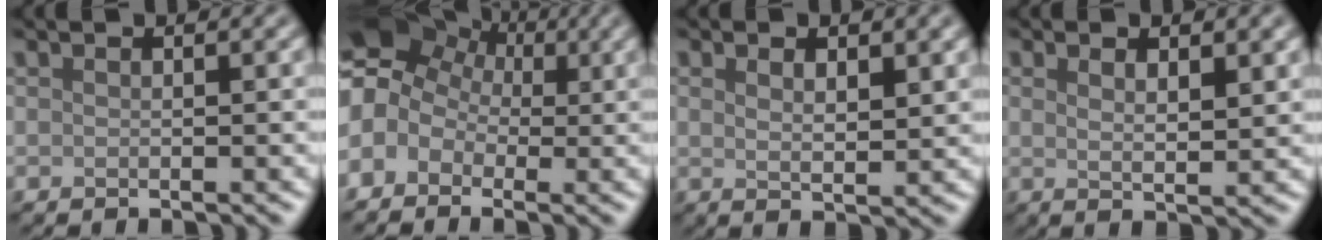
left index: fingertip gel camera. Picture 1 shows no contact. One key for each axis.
{"total": 8.4, "fx": 1.0, "fy": 7.1, "fz": 4.5, "tx": -0.089, "ty": 0.034, "tz": -0.022}
{"total": 2.9, "fx": 1.4, "fy": 0.9, "fz": 2.3, "tx": -0.036, "ty": -0.002, "tz": 0.023}
{"total": 3.2, "fx": 1.4, "fy": 0.9, "fz": 2.8, "tx": -0.037, "ty": -0.002, "tz": 0.020}